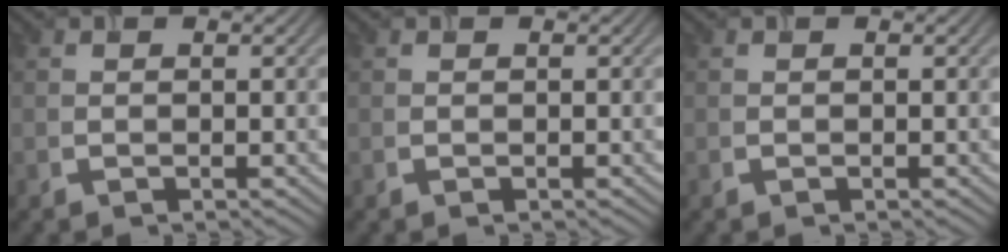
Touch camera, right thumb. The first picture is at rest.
{"total": 0.0}
{"total": 0.0}